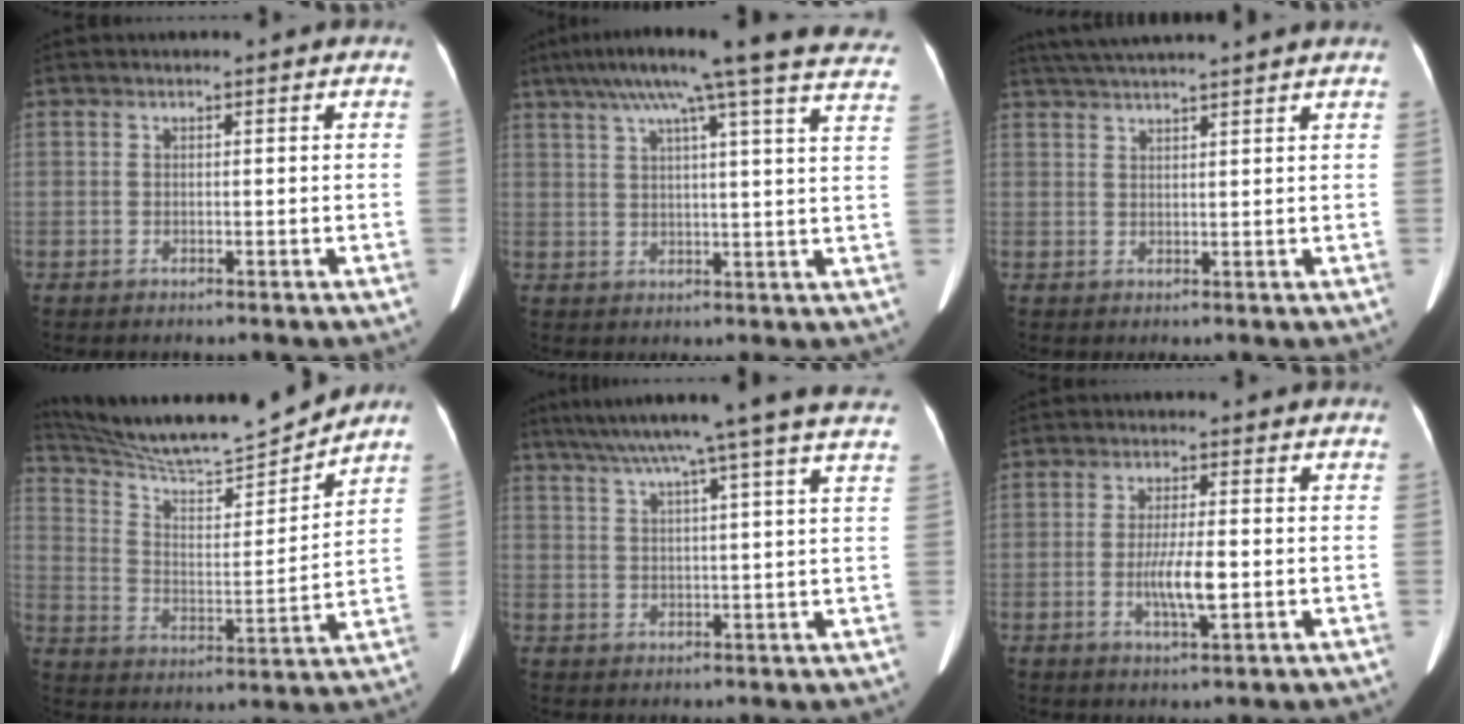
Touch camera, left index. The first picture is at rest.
{"total": 26.5, "force": [21.9, 0.3, 14.9], "torque": [-0.212, -0.001, 0.271]}
{"total": 10.9, "force": [9.7, -0.7, 4.9], "torque": [-0.086, 0.037, 0.137]}
{"total": 16.5, "force": [15.6, -0.1, 5.4], "torque": [-0.100, -0.017, 0.257]}
{"total": 16.5, "force": [13.4, -1.9, 9.3], "torque": [-0.156, 0.007, 0.178]}
{"total": 5.4, "force": [-1.1, 0.7, 5.2], "torque": [-0.102, -0.010, -0.022]}